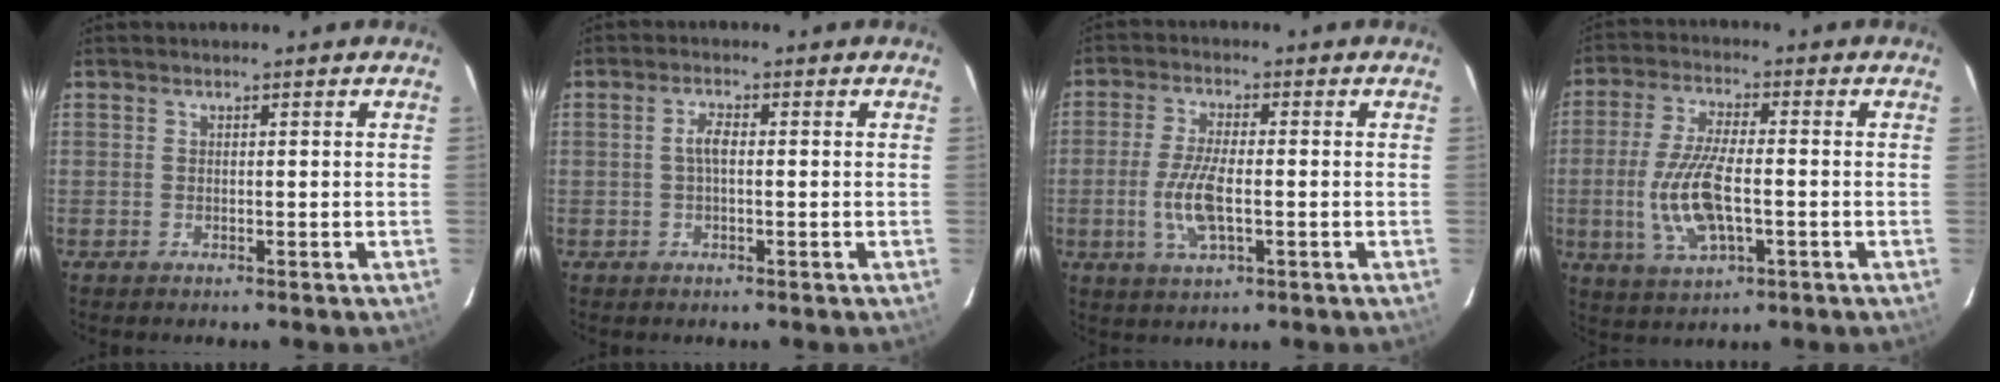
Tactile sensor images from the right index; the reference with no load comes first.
{"total": 2.3, "force": [-0.1, 0.8, 2.1], "torque": [-0.045, 0.006, -0.002]}
{"total": 7.9, "force": [-1.7, 2.6, 7.2], "torque": [-0.153, -0.006, -0.034]}
{"total": 11.6, "force": [-2.3, 4.3, 10.5], "torque": [-0.221, -0.008, -0.040]}